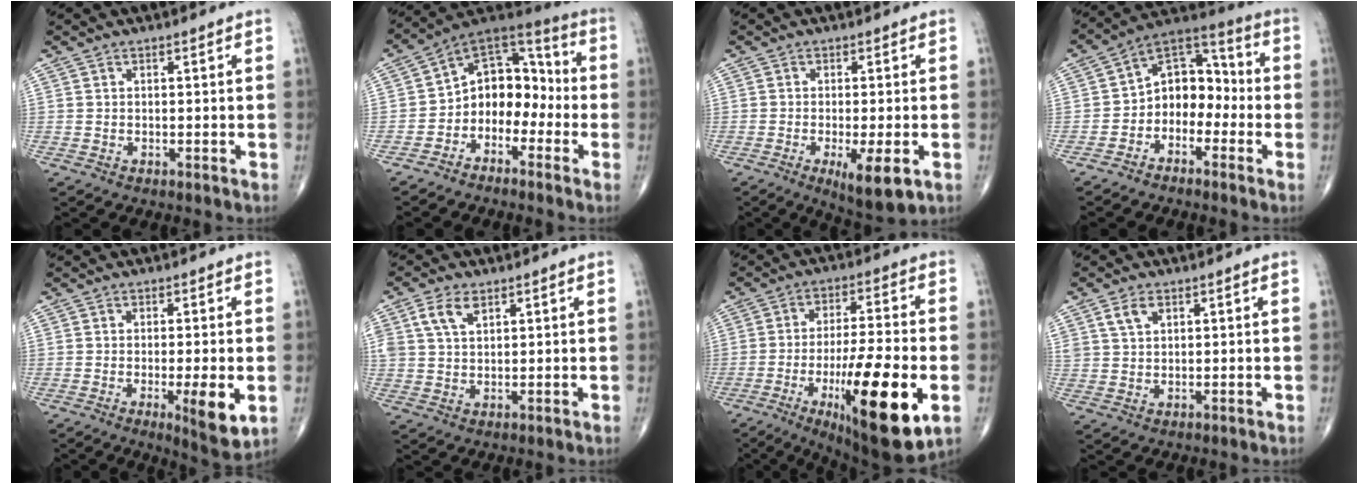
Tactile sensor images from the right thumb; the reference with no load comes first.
{"total": 11.8, "force": [-3.2, 8.7, 7.3], "torque": [-0.063, 0.074, -0.073]}
{"total": 8.0, "force": [-2.9, 2.0, 7.2], "torque": [-0.107, -0.018, -0.041]}
{"total": 10.5, "force": [-2.7, 7.7, 6.7], "torque": [-0.065, 0.058, -0.065]}
{"total": 7.8, "force": [-1.9, 1.5, 7.4], "torque": [-0.104, -0.020, -0.028]}
{"total": 5.3, "force": [2.5, 3.0, 3.5], "torque": [-0.067, -0.001, 0.053]}
{"total": 22.3, "force": [-7.3, 5.3, 20.4], "torque": [-0.309, -0.002, -0.104]}
{"total": 3.6, "force": [1.8, 2.2, 2.2], "torque": [-0.038, -0.003, 0.040]}